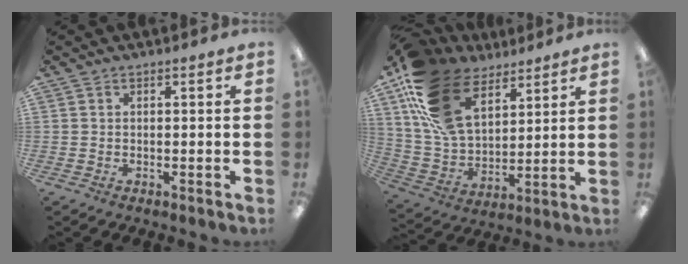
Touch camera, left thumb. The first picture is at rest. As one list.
[{"total": 21.0, "force": [11.5, 12.6, 12.2], "torque": [-0.265, -0.043, 0.217]}]